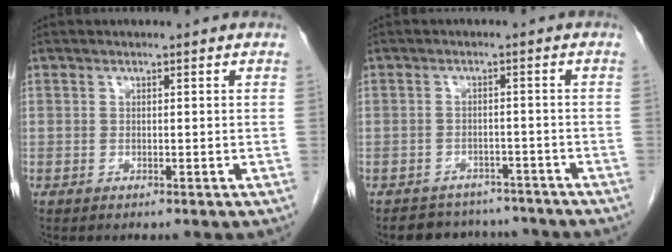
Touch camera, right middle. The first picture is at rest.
{"total": 7.2, "force": [-6.5, 3.0, 0.3], "torque": [0.005, 0.014, -0.081]}